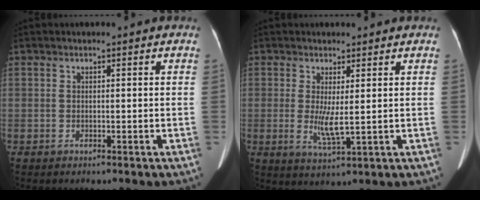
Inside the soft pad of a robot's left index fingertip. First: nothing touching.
{"total": 3.9, "force": [0.3, 0.5, 3.8], "torque": [-0.077, -0.013, 0.014]}